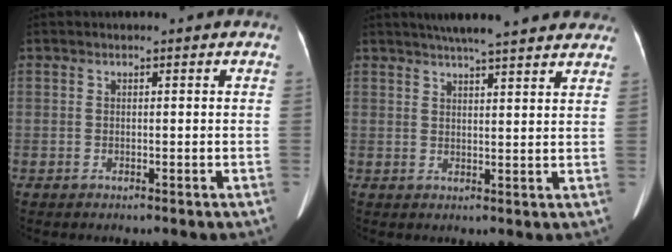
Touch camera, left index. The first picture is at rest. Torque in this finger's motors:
{"motor_torque": [0.29, -0.46, 0.01, 0.02]}